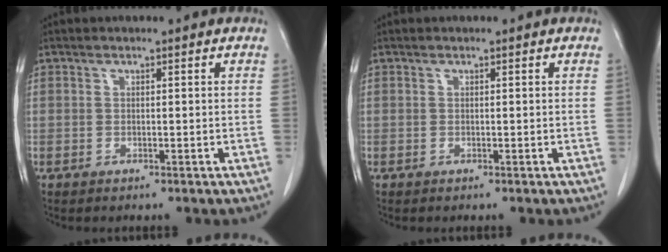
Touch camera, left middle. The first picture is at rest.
{"total": 0.0}